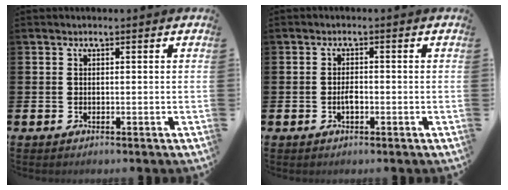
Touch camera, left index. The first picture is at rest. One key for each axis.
{"total": 1.6, "fx": -0.4, "fy": 0.7, "fz": 1.4, "tx": -0.018, "ty": -0.001, "tz": -0.009}